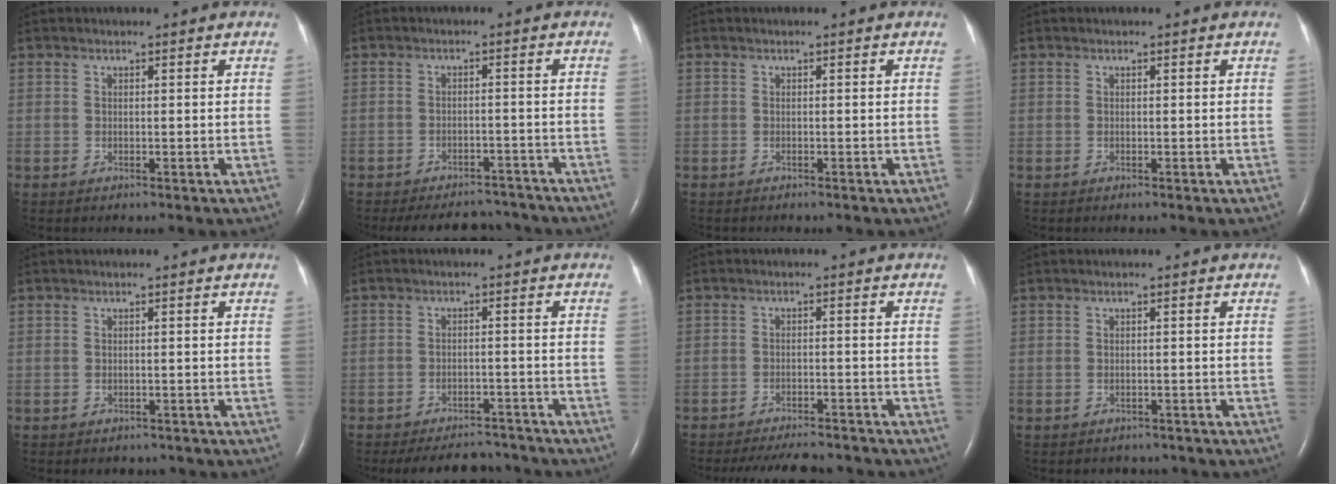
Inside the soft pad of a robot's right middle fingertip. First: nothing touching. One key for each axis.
{"total": 10.7, "fx": -9.8, "fy": 3.6, "fz": 2.5, "tx": -0.041, "ty": 0.007, "tz": -0.121}
{"total": 1.0, "fx": -0.9, "fy": 0.3, "fz": 0.4, "tx": -0.009, "ty": -0.002, "tz": -0.009}
{"total": 0.0}
{"total": 2.9, "fx": -2.5, "fy": 1.4, "fz": 0.6, "tx": -0.008, "ty": 0.001, "tz": -0.027}
{"total": 9.4, "fx": -8.7, "fy": 2.9, "fz": 2.0, "tx": -0.028, "ty": 0.004, "tz": -0.112}
{"total": 10.0, "fx": -9.3, "fy": 2.0, "fz": 3.2, "tx": -0.050, "ty": -0.006, "tz": -0.123}
{"total": 3.0, "fx": -2.6, "fy": 1.5, "fz": 0.3, "tx": -0.005, "ty": 0.005, "tz": -0.030}